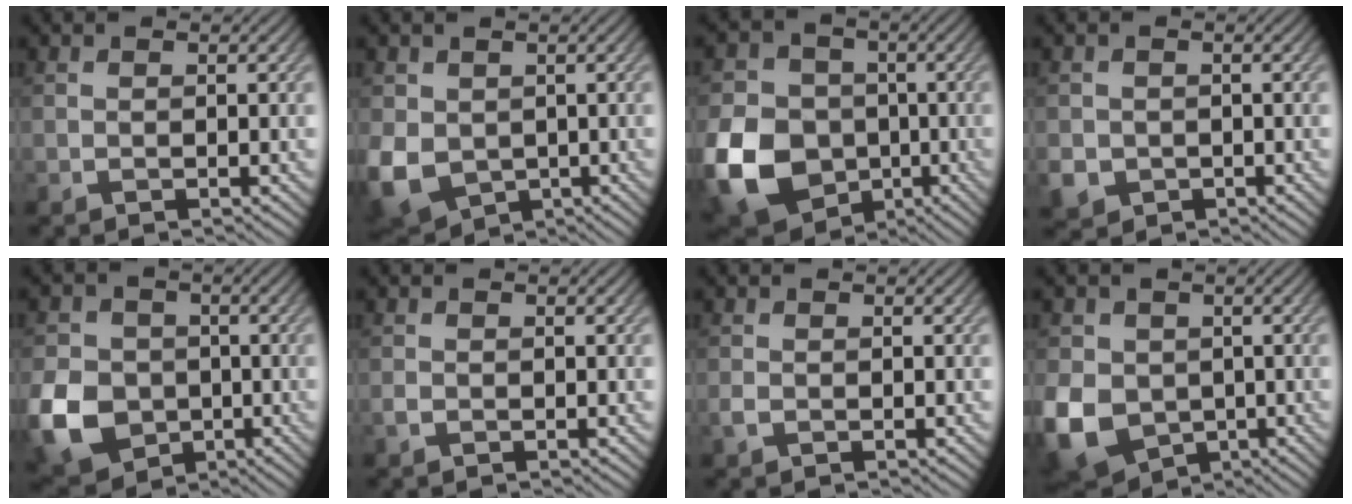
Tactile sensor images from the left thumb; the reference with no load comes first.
{"total": 8.2, "force": [-0.7, 6.6, 4.9], "torque": [-0.146, -0.027, -0.008]}
{"total": 15.1, "force": [-4.4, 12.2, 7.8], "torque": [-0.228, -0.044, -0.082]}
{"total": 3.4, "force": [-1.0, 3.1, 1.0], "torque": [-0.030, -0.018, -0.021]}
{"total": 10.3, "force": [-2.9, 8.5, 5.1], "torque": [-0.145, -0.025, -0.066]}
{"total": 0.6, "force": [-0.3, 0.4, 0.3], "torque": [-0.009, -0.002, -0.006]}
{"total": 0.9, "force": [-0.3, 0.5, 0.6], "torque": [-0.017, -0.003, -0.007]}
{"total": 10.5, "force": [-1.7, 8.6, 5.8], "torque": [-0.161, -0.032, -0.028]}